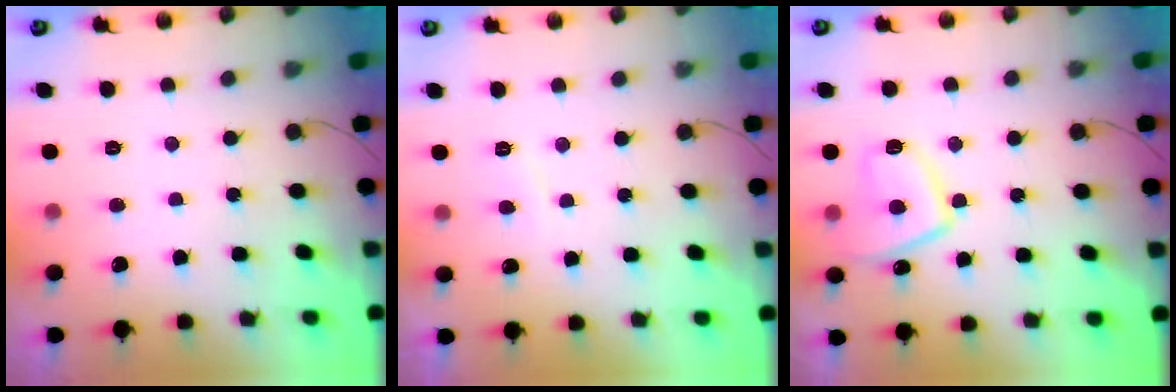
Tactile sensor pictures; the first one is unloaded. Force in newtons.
{"total": 1.3, "press": 1.2, "slide": 0.6}
{"total": 9.5, "press": 9.4, "slide": 1.0}